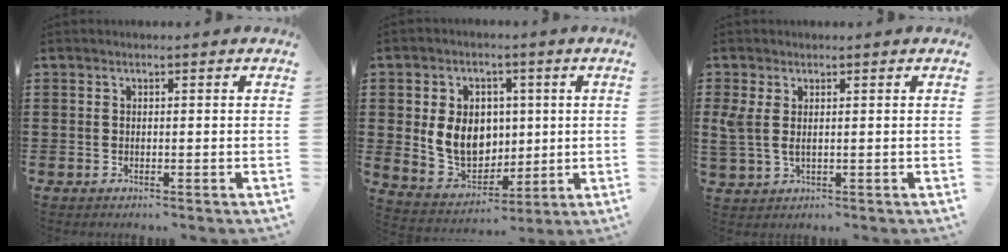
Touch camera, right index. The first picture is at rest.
{"total": 9.1, "force": [0.7, 7.5, 5.2], "torque": [-0.110, 0.009, 0.012]}
{"total": 2.8, "force": [0.9, 1.3, 2.3], "torque": [-0.076, -0.004, 0.008]}